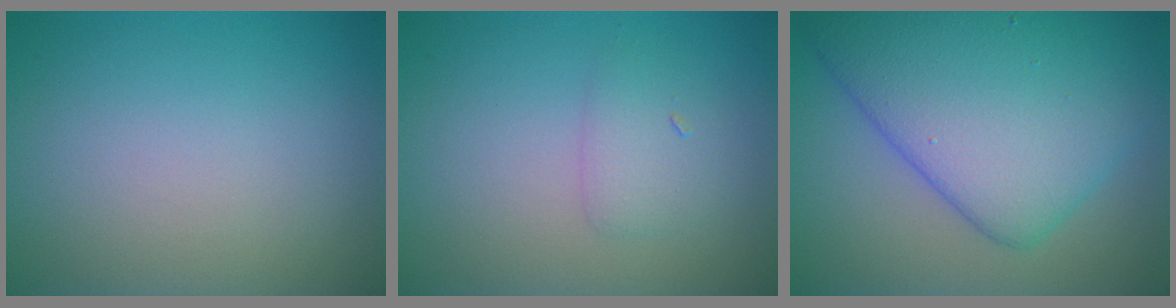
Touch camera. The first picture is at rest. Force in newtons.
{"total": 1.7, "press": 1.7, "slide": 0.1}
{"total": 10.6, "press": 10.6, "slide": 0.3}